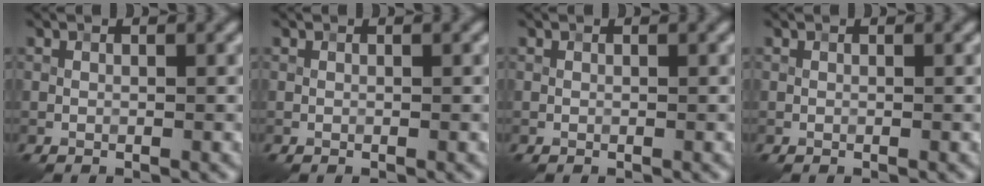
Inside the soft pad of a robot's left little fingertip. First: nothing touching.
{"total": 0.0}
{"total": 0.0}
{"total": 0.0}